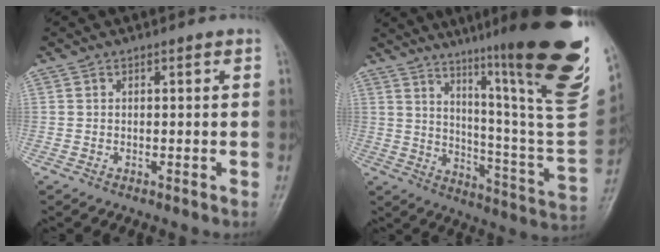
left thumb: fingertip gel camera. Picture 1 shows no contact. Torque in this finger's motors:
{"motor_torque": [3.08, 1.48, 1.53, -1.24, 0.46]}